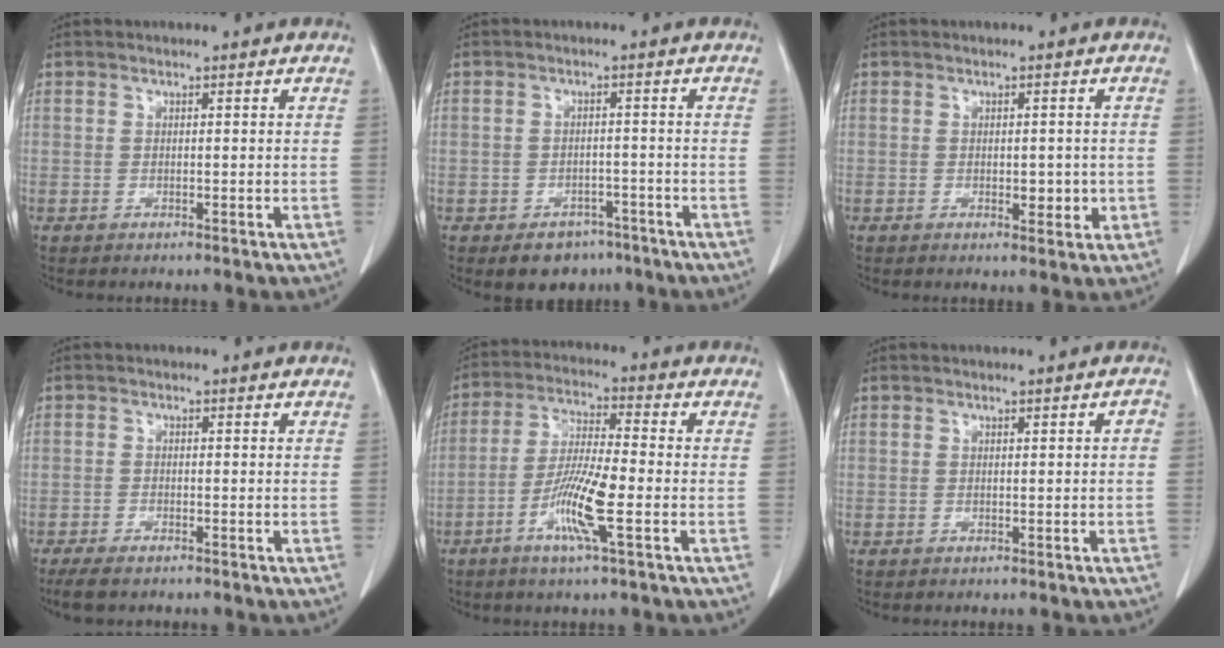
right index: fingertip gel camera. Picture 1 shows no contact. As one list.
[{"total": 5.2, "force": [-3.5, 3.4, 1.5], "torque": [-0.013, 0.007, -0.044]}, {"total": 3.1, "force": [-0.5, 1.7, 2.5], "torque": [-0.027, -0.001, -0.001]}, {"total": 3.9, "force": [-3.0, 1.1, 2.1], "torque": [-0.037, -0.009, -0.045]}, {"total": 9.7, "force": [-3.4, 0.4, 9.0], "torque": [-0.179, -0.010, -0.071]}, {"total": 0.7, "force": [0.0, 0.2, 0.7], "torque": [-0.002, 0.002, 0.000]}]